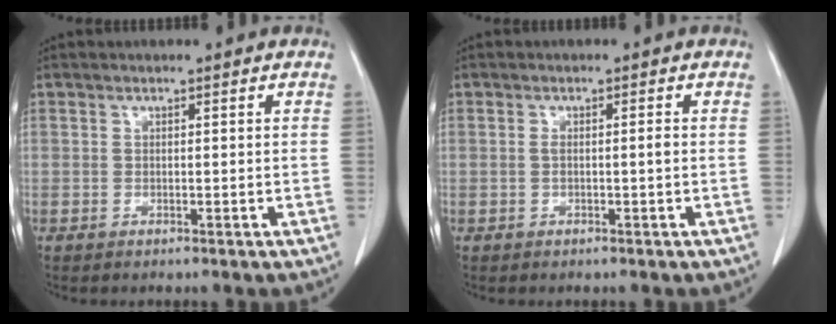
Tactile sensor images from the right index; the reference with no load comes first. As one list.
[{"total": 1.3, "force": [-0.1, 0.1, 1.3], "torque": [-0.021, 0.002, 0.001]}]